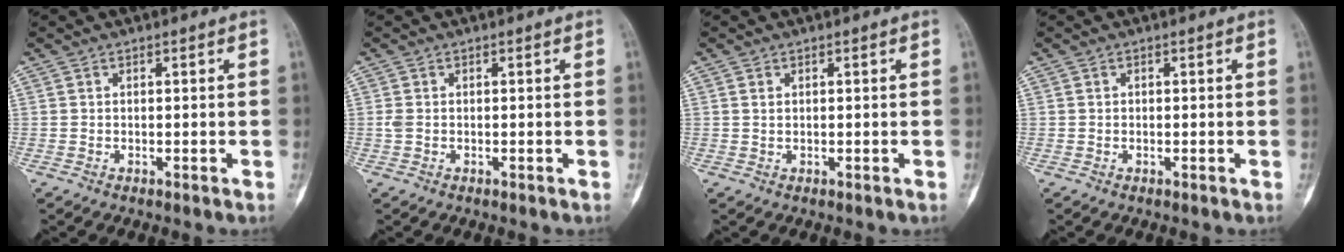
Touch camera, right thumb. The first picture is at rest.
{"total": 1.1, "force": [-0.1, 0.8, 0.8], "torque": [-0.025, 0.000, -0.002]}
{"total": 0.7, "force": [0.3, 0.4, 0.5], "torque": [-0.009, 0.000, 0.008]}
{"total": 0.0}